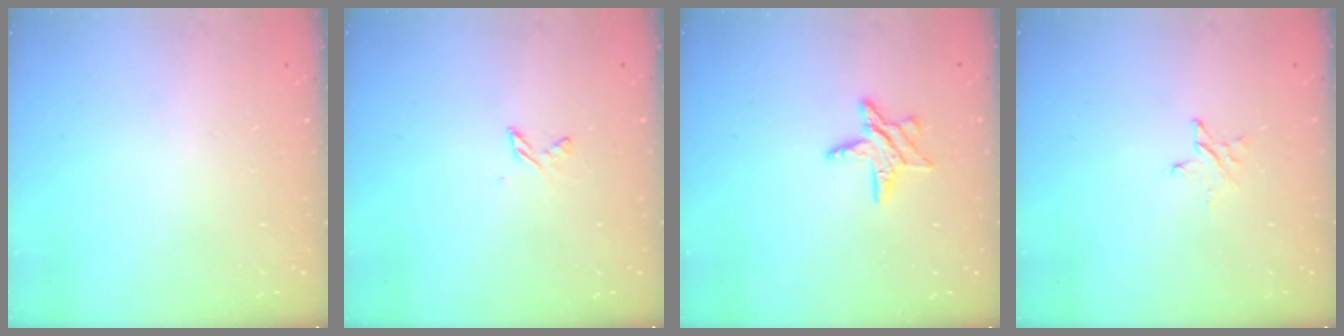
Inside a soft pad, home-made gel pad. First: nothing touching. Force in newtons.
{"total": 3.0, "press": 2.9, "slide": 0.4}
{"total": 8.6, "press": 8.6, "slide": 0.5}
{"total": 3.0, "press": 3.0, "slide": 0.4}